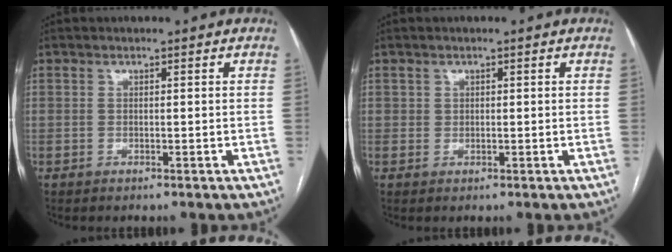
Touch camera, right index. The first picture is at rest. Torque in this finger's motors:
{"motor_torque": [-0.14, 0.27, -0.01, 0.01]}